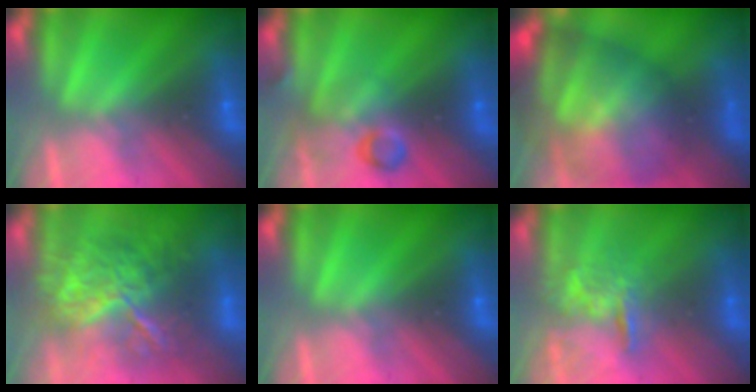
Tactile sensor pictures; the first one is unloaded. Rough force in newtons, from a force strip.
{"total": 2.9}
{"total": 10.2}
{"total": 9.8}
{"total": 0.0}
{"total": 4.2}